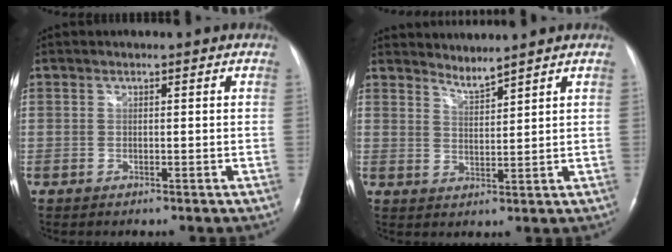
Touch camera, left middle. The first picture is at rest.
{"total": 2.6, "force": [2.5, -0.6, 0.2], "torque": [-0.006, -0.007, 0.052]}